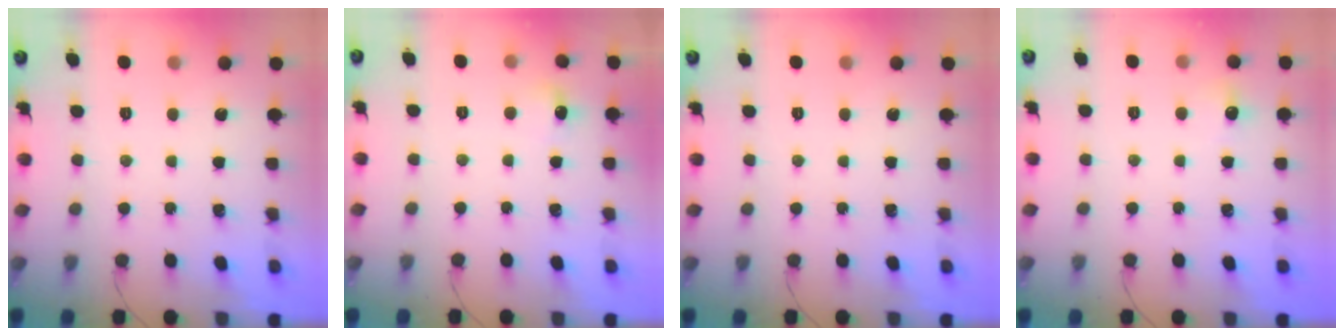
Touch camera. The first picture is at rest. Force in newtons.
{"total": 5.4, "press": 5.1, "slide": 1.7}
{"total": 0.0}
{"total": 5.2, "press": 5.1, "slide": 1.1}